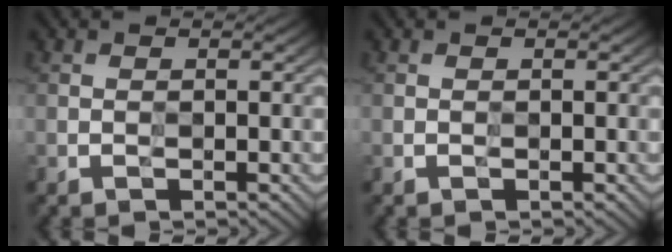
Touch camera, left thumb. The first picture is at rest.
{"total": 0.0}